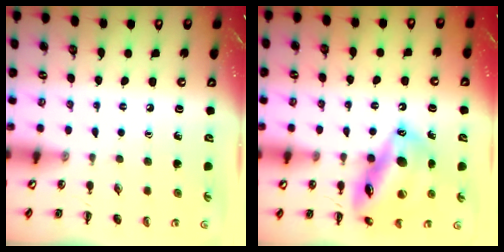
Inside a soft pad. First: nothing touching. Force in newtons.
{"total": 17.9, "press": 17.5, "slide": 4.1}